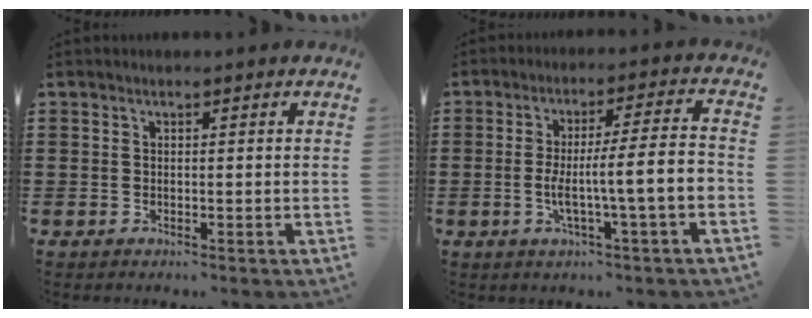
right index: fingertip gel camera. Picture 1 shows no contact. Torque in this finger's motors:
{"motor_torque": [2.14, 0.00, 0.50, 0.21]}